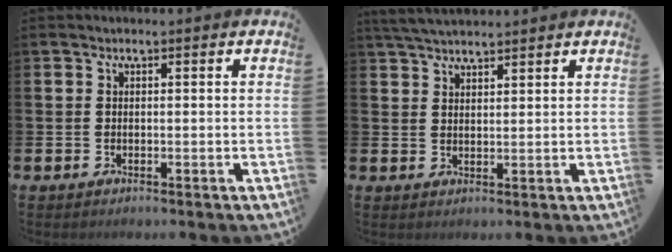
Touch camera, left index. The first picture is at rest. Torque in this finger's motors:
{"motor_torque": [0.17, -0.79, 0.65, 0.21]}